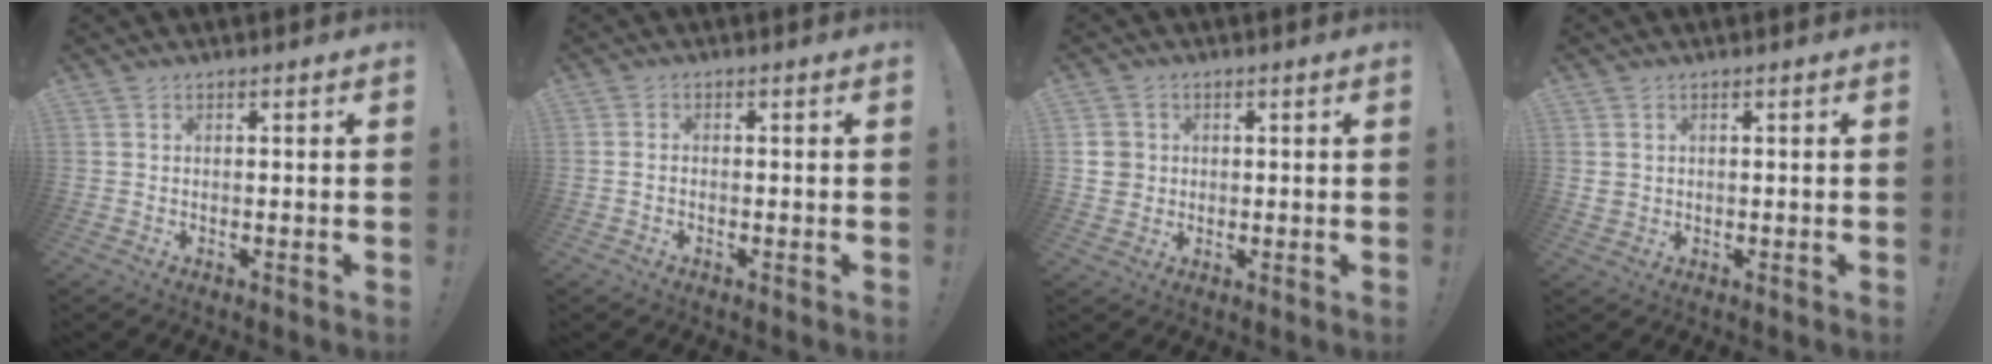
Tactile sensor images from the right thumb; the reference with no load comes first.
{"total": 0.8, "force": [-0.5, 0.4, 0.4], "torque": [-0.006, 0.003, -0.010]}
{"total": 5.1, "force": [0.8, 4.8, 1.4], "torque": [-0.026, 0.002, 0.018]}
{"total": 2.2, "force": [0.6, 1.9, 0.9], "torque": [-0.015, 0.004, 0.012]}